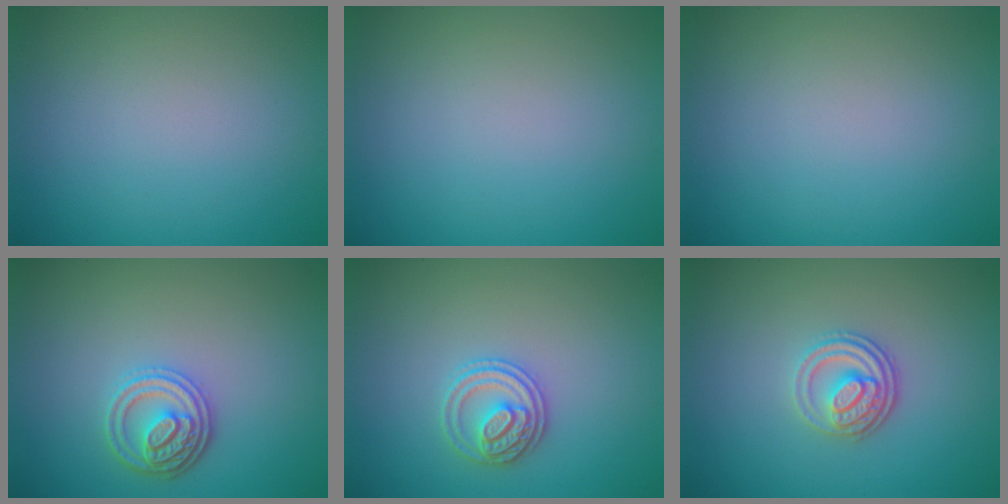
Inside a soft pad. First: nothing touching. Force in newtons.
{"total": 0.0}
{"total": 0.0}
{"total": 3.2, "press": 3.0, "slide": 1.3}
{"total": 2.7, "press": 2.6, "slide": 0.5}
{"total": 3.3, "press": 2.7, "slide": 2.0}